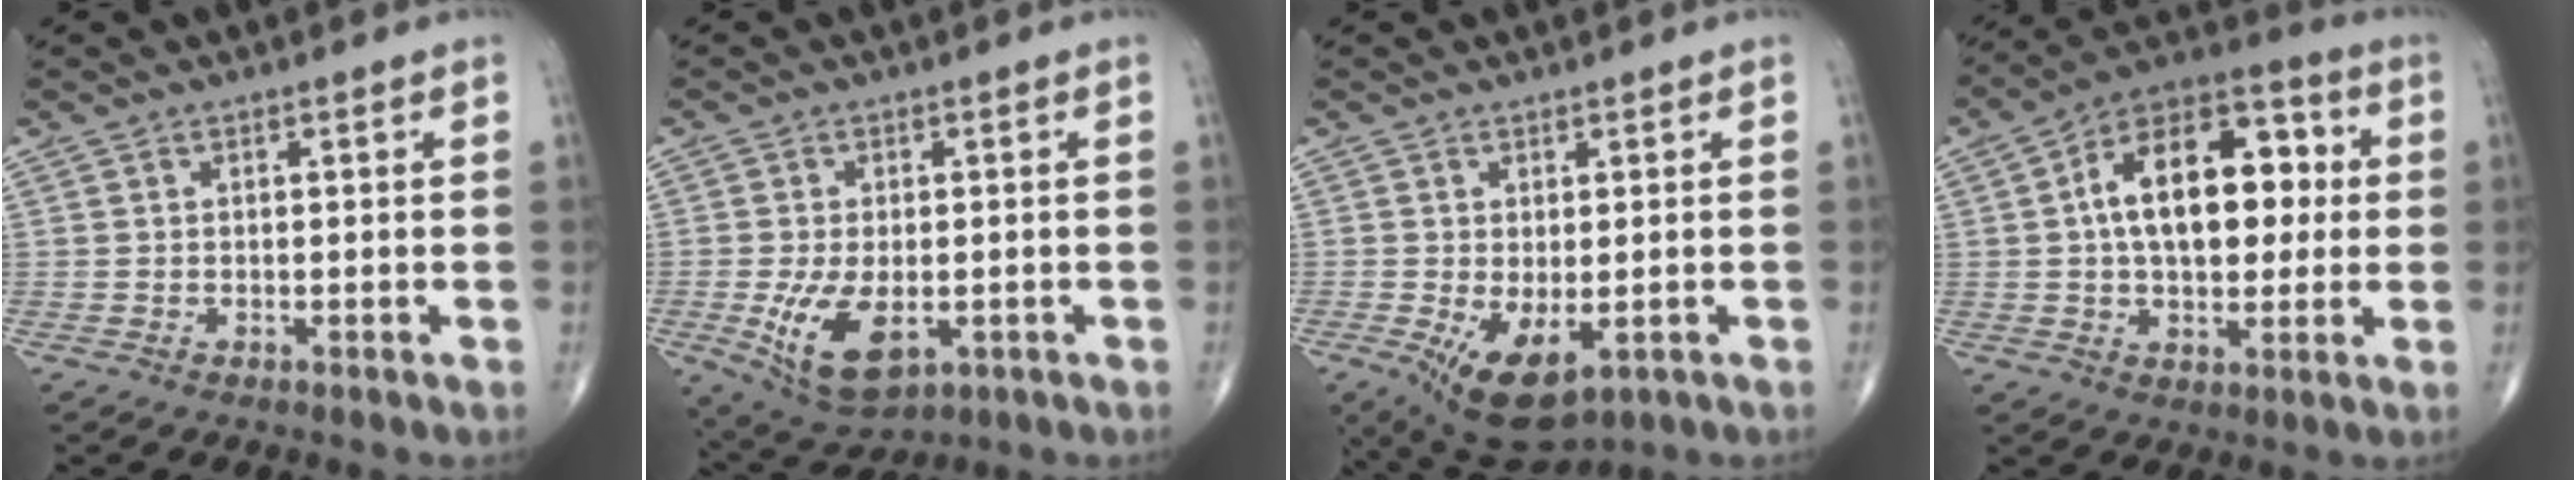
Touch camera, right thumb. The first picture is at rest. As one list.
[{"total": 10.3, "force": [-2.4, 5.6, 8.3], "torque": [-0.144, -0.011, -0.025]}, {"total": 8.5, "force": [-2.3, 4.2, 7.0], "torque": [-0.105, -0.014, -0.018]}, {"total": 19.0, "force": [2.3, 10.9, 15.4], "torque": [-0.211, 0.026, 0.029]}]